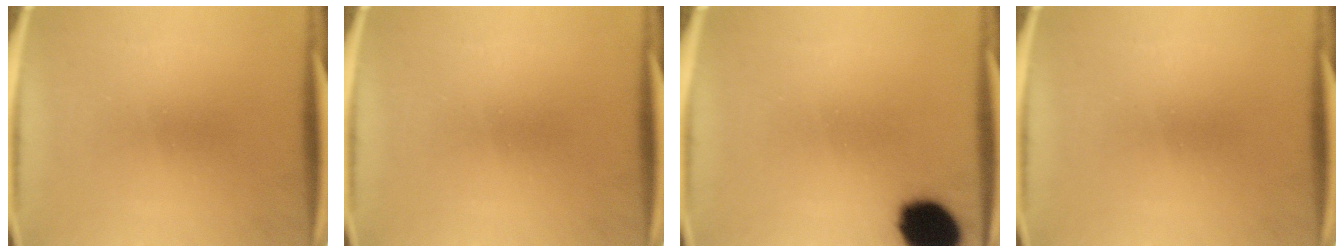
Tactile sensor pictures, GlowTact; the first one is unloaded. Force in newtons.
{"total": 0.0}
{"total": 13.5}
{"total": 0.0}